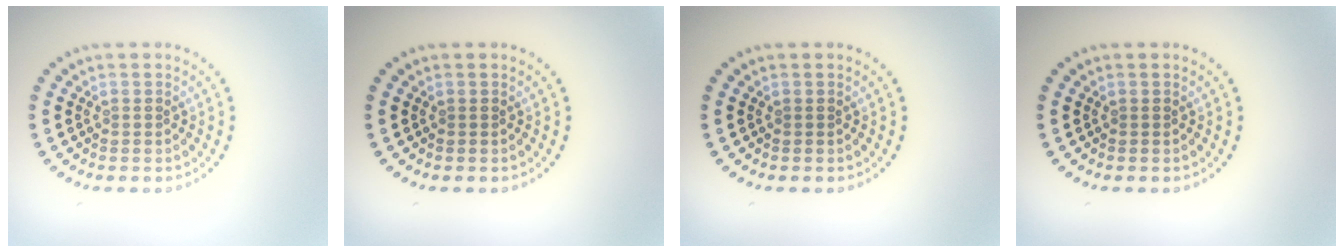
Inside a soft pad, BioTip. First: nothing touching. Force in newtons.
{"total": 0.0}
{"total": 0.0}
{"total": 0.0}